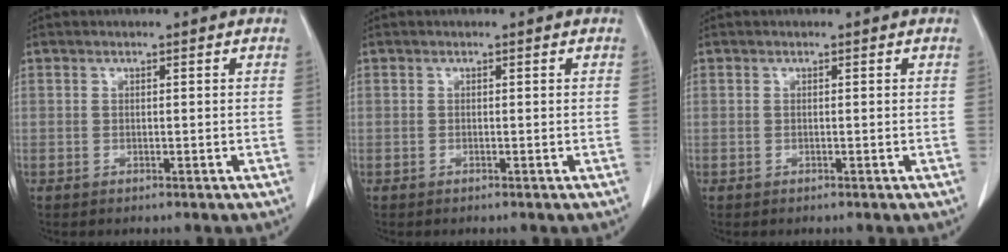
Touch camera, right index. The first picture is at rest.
{"total": 0.0}
{"total": 0.0}